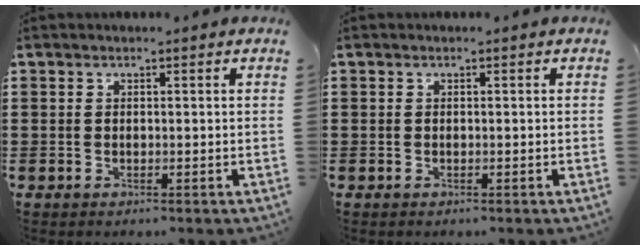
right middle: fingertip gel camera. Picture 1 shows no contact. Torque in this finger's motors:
{"motor_torque": [0.61, 0.46, 0.04, 0.01]}